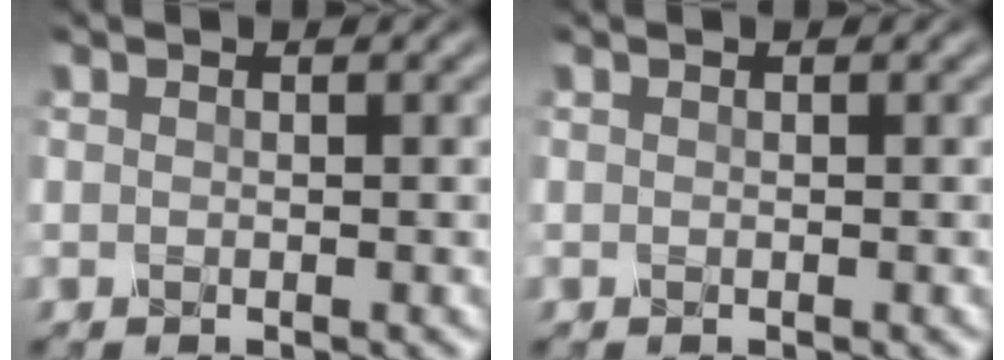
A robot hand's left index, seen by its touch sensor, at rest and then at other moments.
{"total": 0.0}